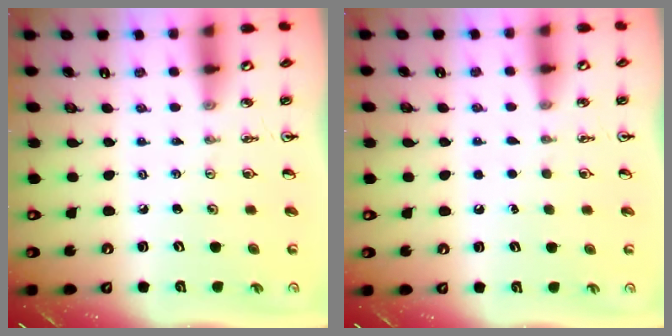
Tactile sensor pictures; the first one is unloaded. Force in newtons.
{"total": 1.5, "press": 1.5, "slide": 0.1}